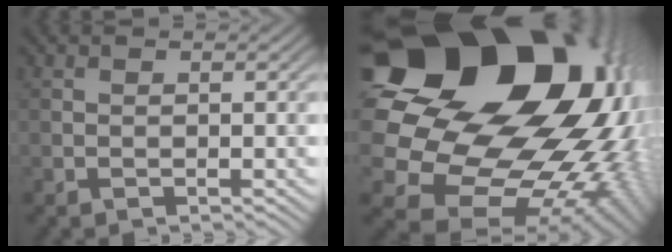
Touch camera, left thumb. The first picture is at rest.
{"total": 23.8, "force": [5.5, 18.9, 13.4], "torque": [-0.281, -0.052, 0.108]}